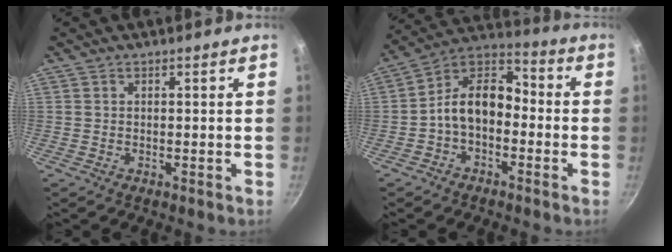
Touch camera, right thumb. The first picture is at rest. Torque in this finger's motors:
{"motor_torque": [0.25, 0.08, 1.19, -0.56, 0.10]}